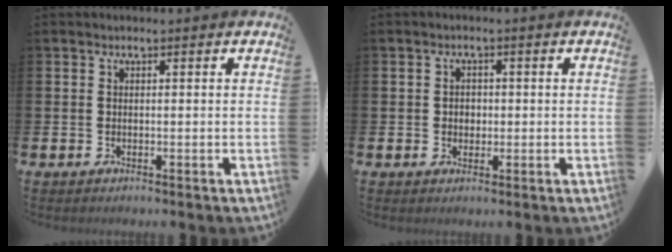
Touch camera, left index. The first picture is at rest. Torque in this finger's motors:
{"motor_torque": [0.21, -0.13, 0.02, 0.02]}